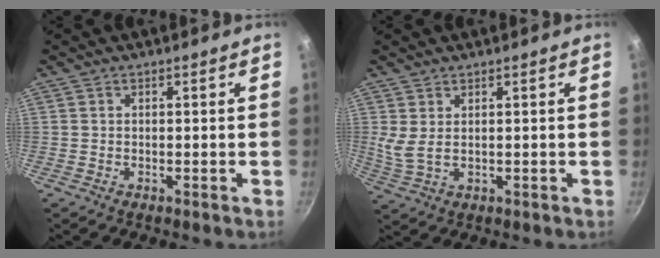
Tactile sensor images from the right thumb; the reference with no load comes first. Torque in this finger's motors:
{"motor_torque": [0.33, 0.13, 0.37, -0.21, -0.07]}